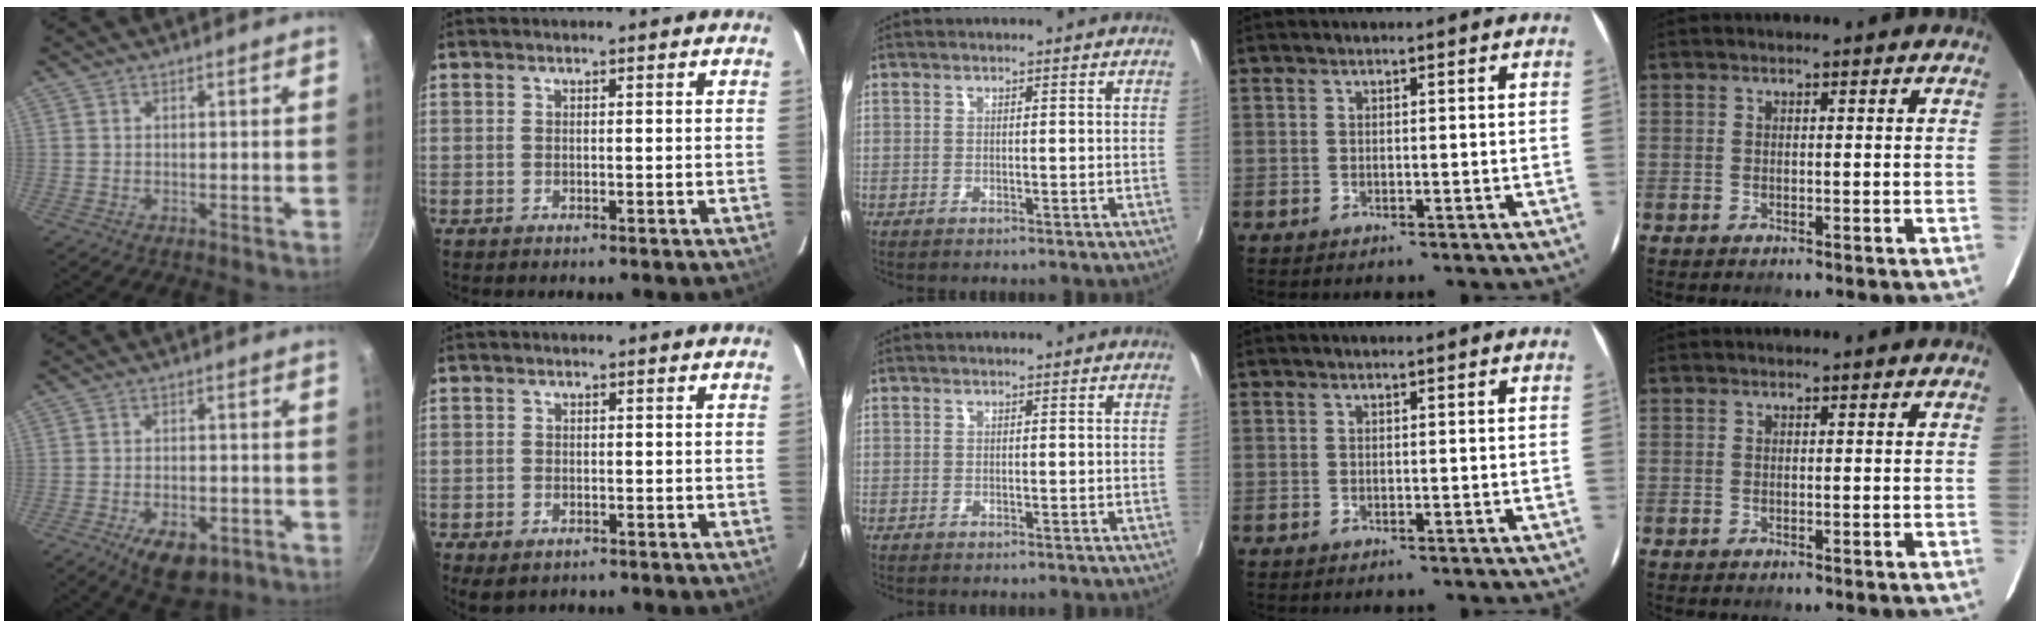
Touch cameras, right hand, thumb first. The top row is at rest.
{"thumb": {"total": 9.2, "force": [-4.5, 4.9, 6.4], "torque": [-0.080, 0.015, -0.057]}, "index": {"total": 2.9, "force": [-1.6, 1.9, 1.4], "torque": [-0.028, -0.007, -0.024]}}